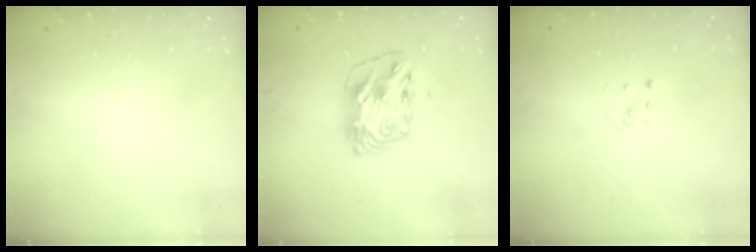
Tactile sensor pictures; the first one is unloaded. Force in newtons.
{"total": 8.4, "press": 8.4, "slide": 0.8}
{"total": 2.9, "press": 2.9, "slide": 0.3}